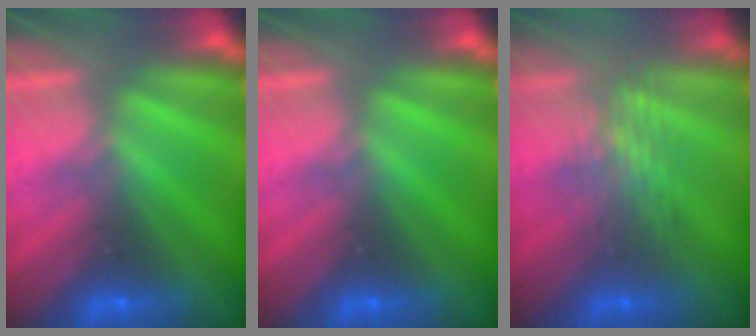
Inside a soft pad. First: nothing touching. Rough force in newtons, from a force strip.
{"total": 0.0}
{"total": 2.7}